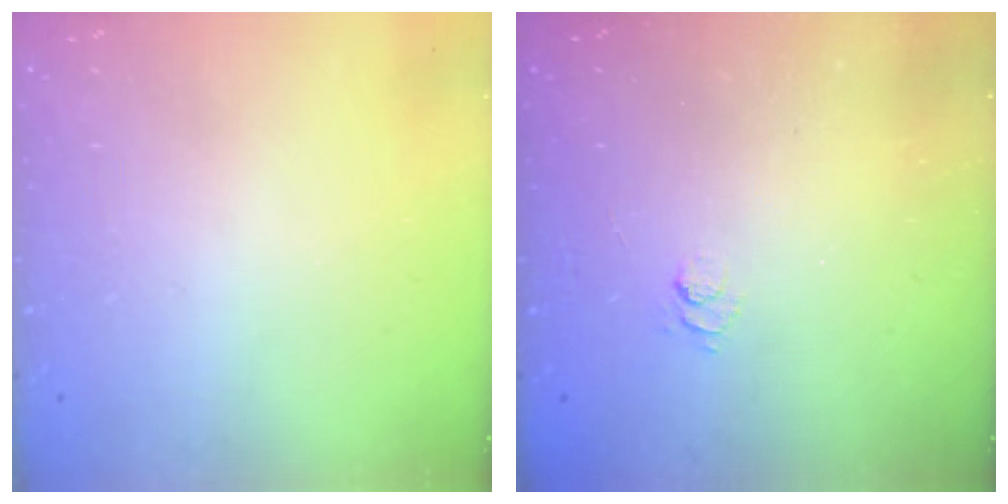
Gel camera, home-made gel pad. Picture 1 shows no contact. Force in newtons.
{"total": 2.5, "press": 2.0, "slide": 1.4}